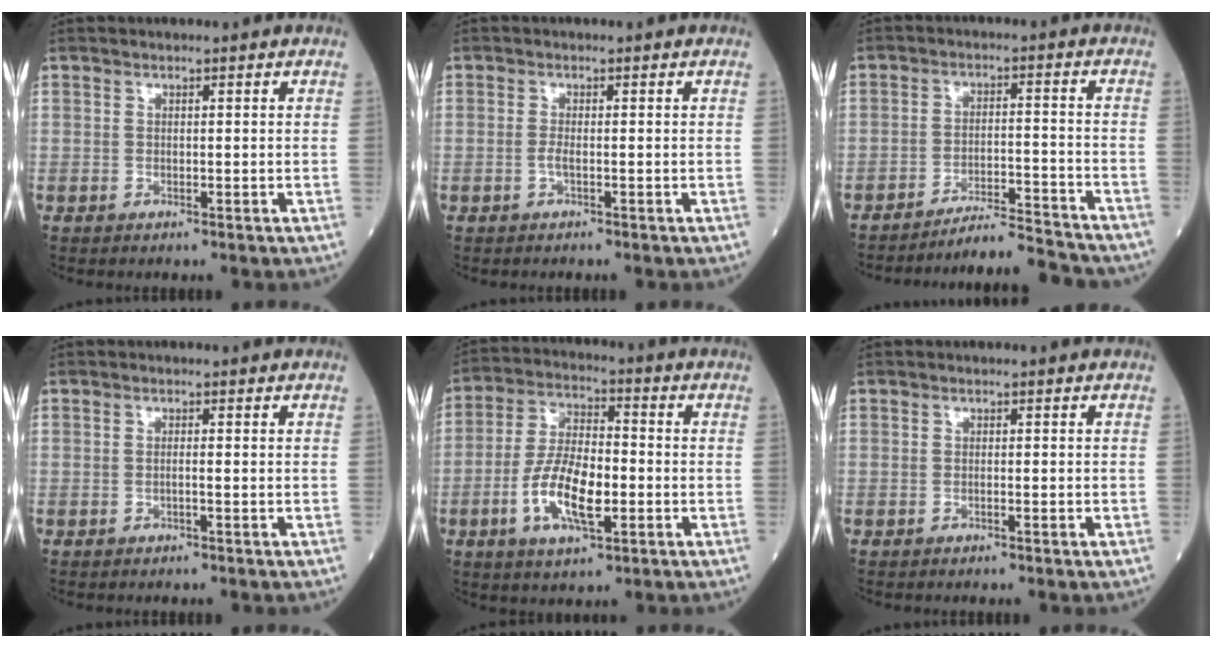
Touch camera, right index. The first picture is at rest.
{"total": 1.0, "force": [-0.5, 0.0, 0.9], "torque": [-0.019, 0.001, -0.010]}
{"total": 8.9, "force": [-8.9, -0.6, 0.8], "torque": [-0.007, 0.010, -0.144]}
{"total": 0.8, "force": [-0.3, -0.1, 0.7], "torque": [-0.013, 0.001, -0.007]}
{"total": 11.1, "force": [-3.1, 3.8, 9.9], "torque": [-0.200, 0.001, -0.058]}
{"total": 0.7, "force": [-0.4, -0.1, 0.5], "torque": [-0.013, 0.001, -0.003]}